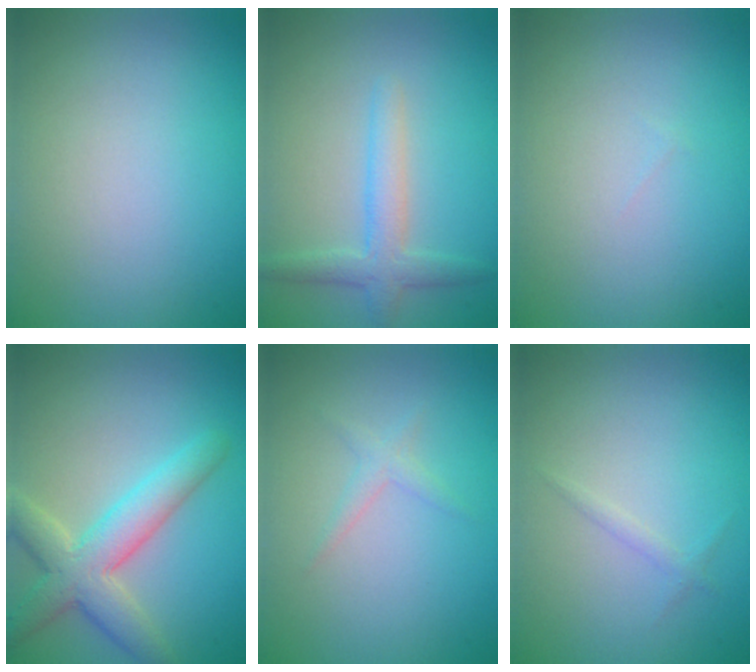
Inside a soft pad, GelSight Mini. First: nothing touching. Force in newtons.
{"total": 2.8, "press": 2.8, "slide": 0.1}
{"total": 0.0}
{"total": 5.3, "press": 5.3, "slide": 0.4}
{"total": 1.1, "press": 1.1, "slide": 0.0}
{"total": 0.8, "press": 0.8, "slide": 0.1}